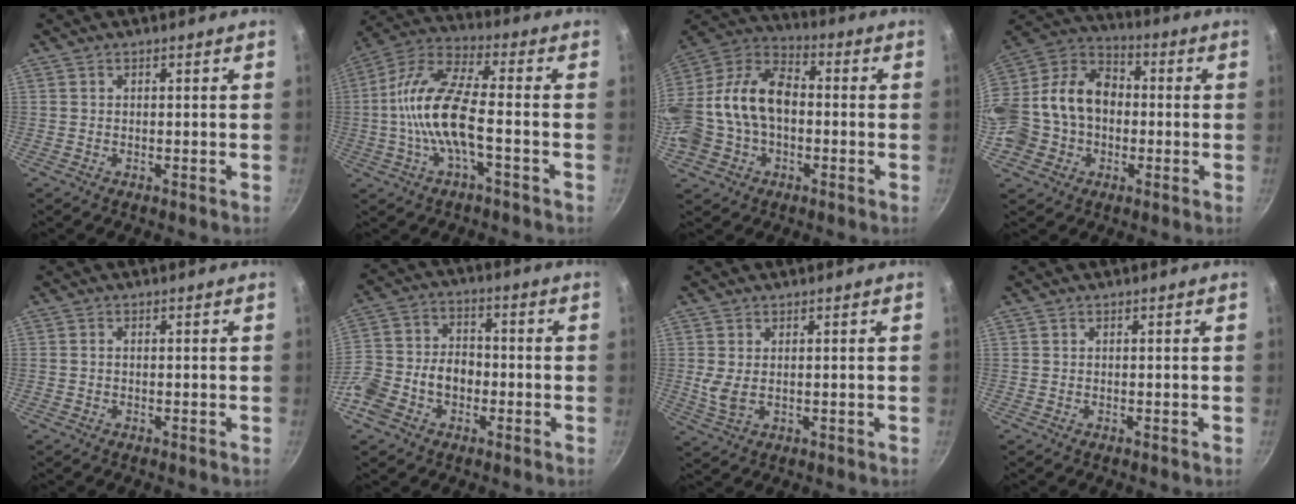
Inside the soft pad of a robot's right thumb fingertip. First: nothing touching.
{"total": 14.1, "force": [-2.6, 4.8, 13.0], "torque": [-0.263, 0.037, -0.066]}
{"total": 19.6, "force": [-1.6, 13.6, 14.0], "torque": [-0.268, 0.055, -0.036]}
{"total": 20.4, "force": [-2.2, 16.2, 12.2], "torque": [-0.223, 0.061, -0.047]}
{"total": 0.6, "force": [-0.1, 0.5, 0.4], "torque": [-0.006, 0.004, -0.003]}
{"total": 13.2, "force": [-4.2, 9.5, 8.2], "torque": [-0.138, 0.040, -0.087]}
{"total": 3.9, "force": [0.5, 2.1, 3.2], "torque": [-0.066, -0.006, 0.018]}
{"total": 0.0}